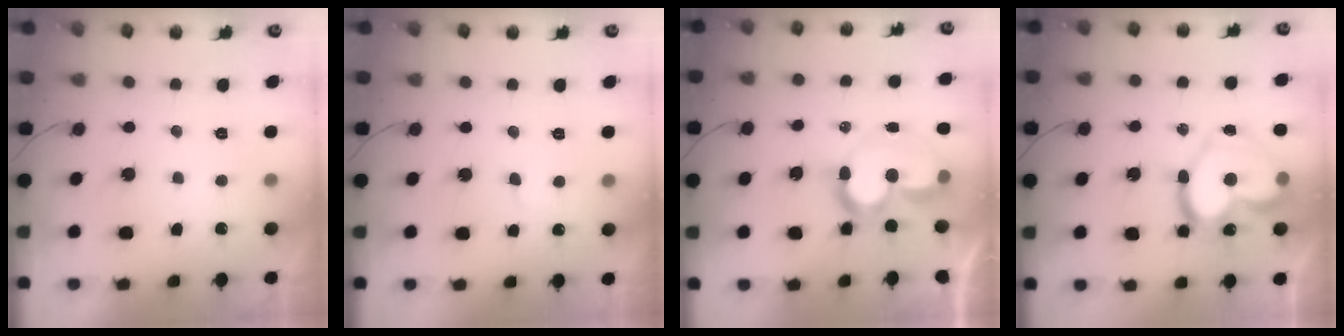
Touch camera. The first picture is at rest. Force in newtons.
{"total": 3.5, "press": 3.5, "slide": 0.4}
{"total": 11.4, "press": 11.3, "slide": 1.1}
{"total": 20.6, "press": 20.6, "slide": 1.8}